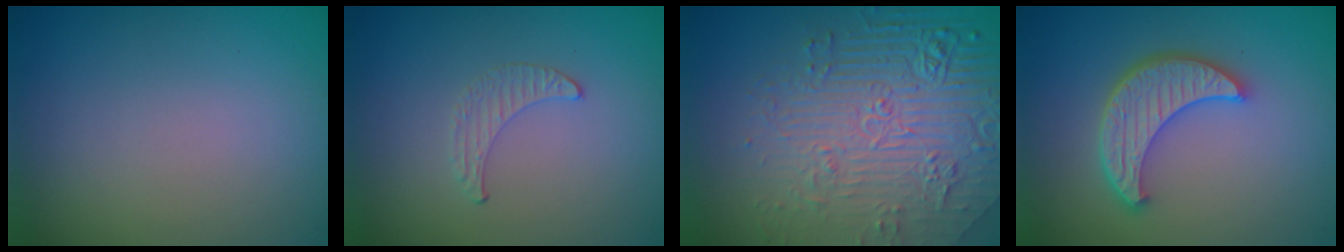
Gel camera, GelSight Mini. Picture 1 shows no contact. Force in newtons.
{"total": 0.5, "press": 0.5, "slide": 0.2}
{"total": 8.6, "press": 5.9, "slide": 6.2}
{"total": 5.6, "press": 4.3, "slide": 3.6}